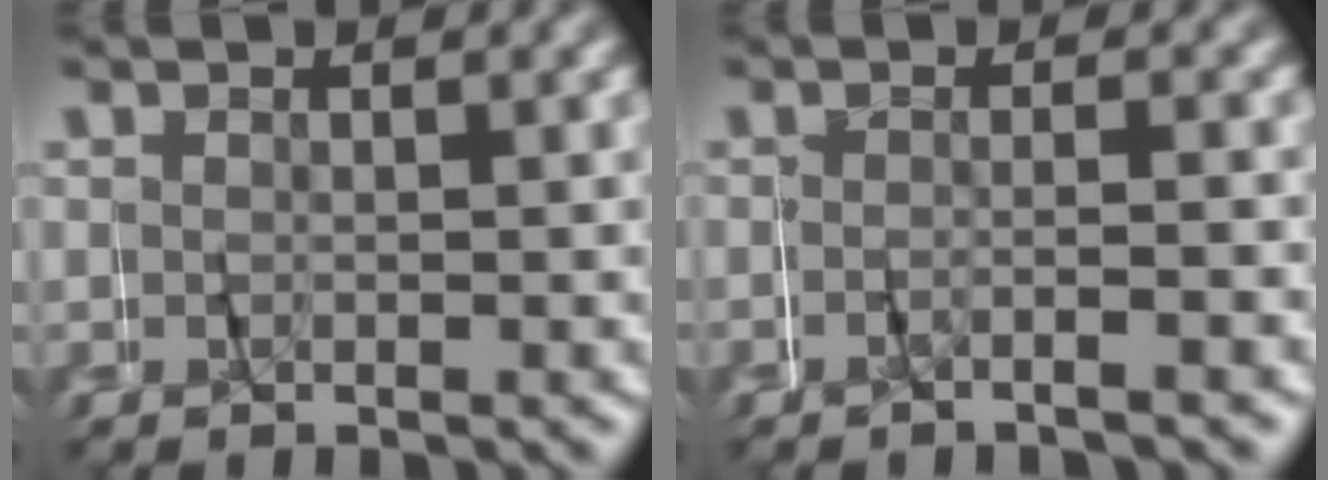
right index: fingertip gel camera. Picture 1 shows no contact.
{"total": 1.7, "force": [-1.5, -0.7, 0.4], "torque": [-0.019, 0.007, -0.030]}